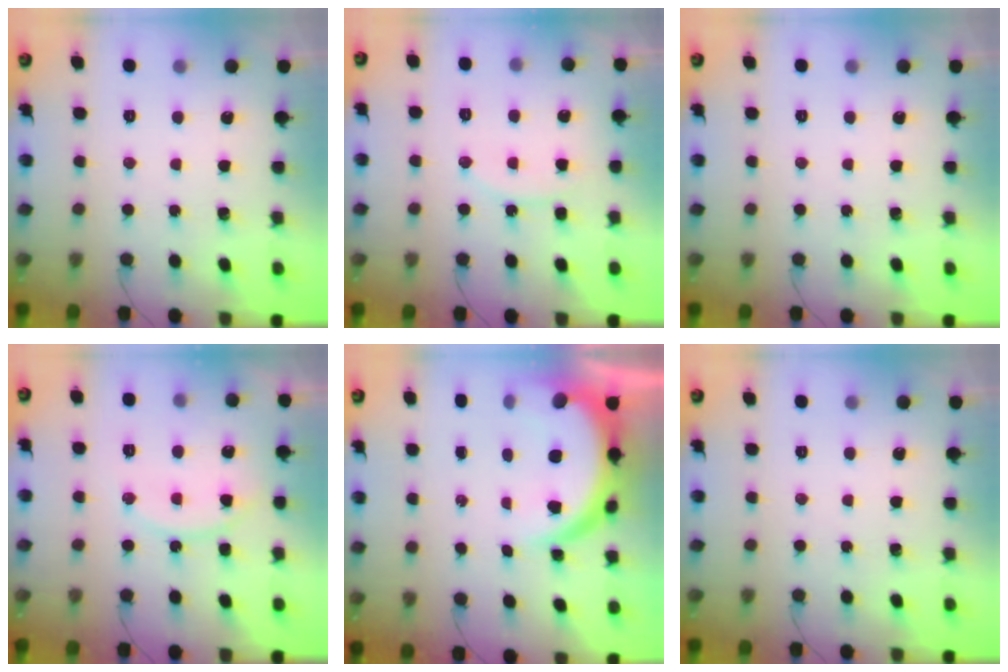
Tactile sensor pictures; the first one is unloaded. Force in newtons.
{"total": 10.4, "press": 10.4, "slide": 0.8}
{"total": 0.0}
{"total": 13.4, "press": 13.4, "slide": 1.0}
{"total": 10.0, "press": 9.9, "slide": 1.0}
{"total": 0.0}